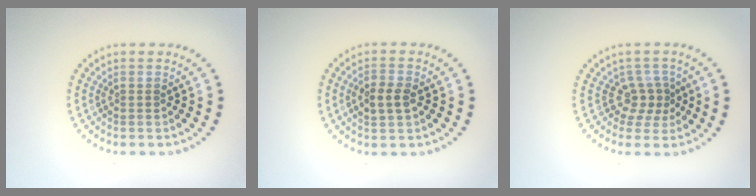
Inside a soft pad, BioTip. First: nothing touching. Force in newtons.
{"total": 2.4, "press": 2.4, "slide": 0.2}
{"total": 2.6, "press": 1.8, "slide": 1.9}